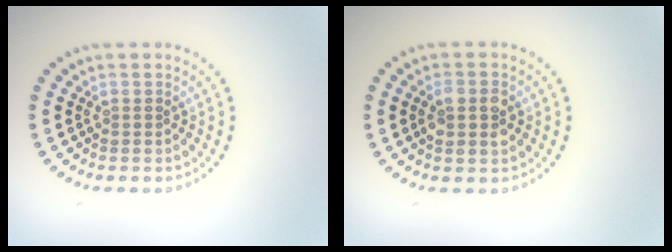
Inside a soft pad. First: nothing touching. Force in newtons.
{"total": 2.4, "press": 2.4, "slide": 0.3}